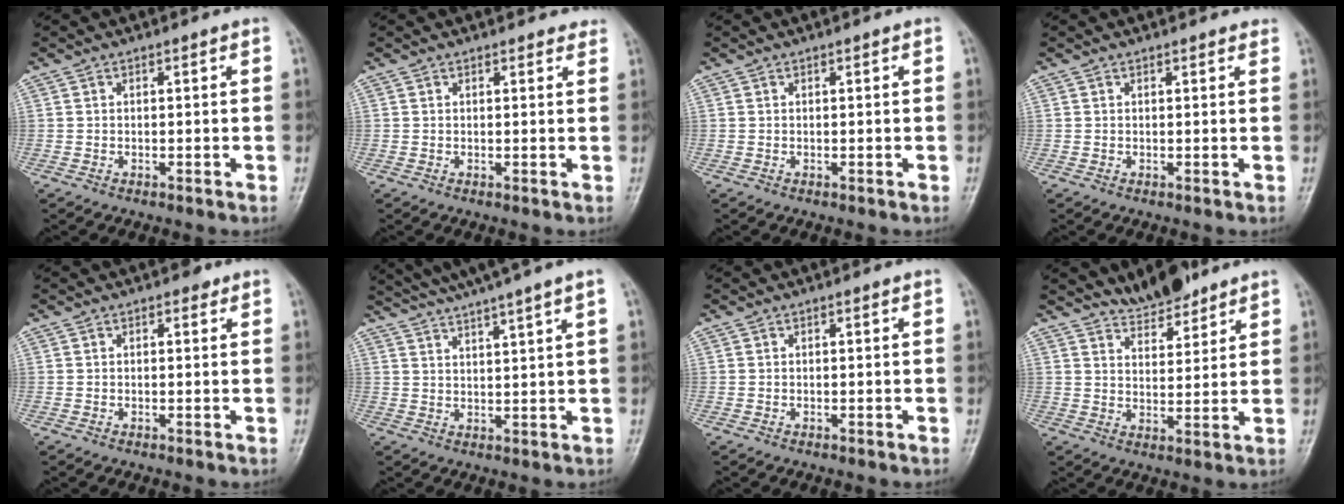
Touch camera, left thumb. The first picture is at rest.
{"total": 3.5, "force": [3.2, 1.2, 0.8], "torque": [0.014, -0.007, 0.028]}
{"total": 0.0}
{"total": 2.4, "force": [2.1, 0.7, 0.8], "torque": [0.005, 0.002, 0.019]}
{"total": 1.0, "force": [0.6, 0.7, 0.5], "torque": [0.002, -0.002, 0.003]}
{"total": 11.7, "force": [9.3, -0.4, 7.1], "torque": [-0.112, -0.008, 0.139]}
{"total": 0.0}
{"total": 6.6, "force": [5.9, 2.1, 2.1], "torque": [-0.016, -0.041, 0.106]}